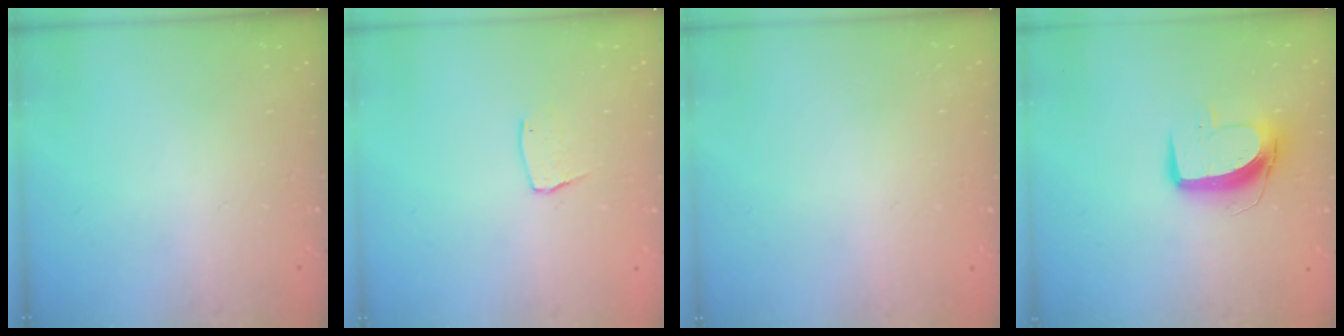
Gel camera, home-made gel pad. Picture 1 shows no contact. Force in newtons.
{"total": 4.7, "press": 4.7, "slide": 0.3}
{"total": 0.0}
{"total": 10.3, "press": 10.3, "slide": 0.8}